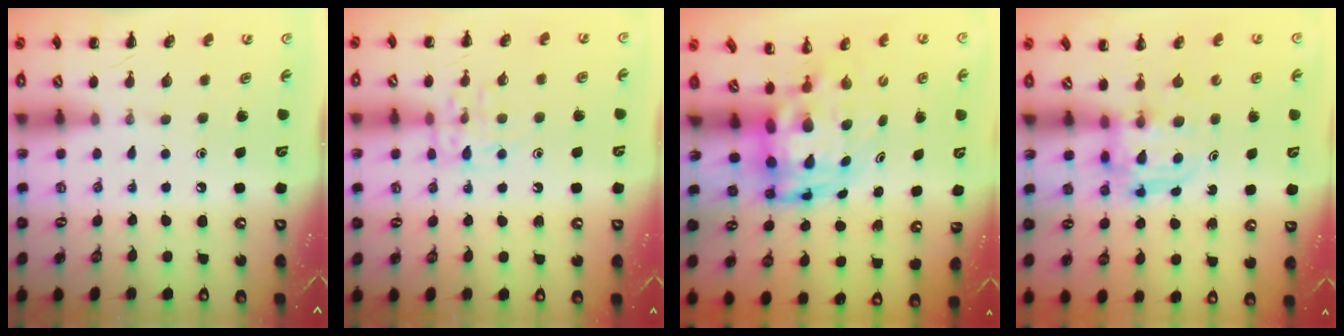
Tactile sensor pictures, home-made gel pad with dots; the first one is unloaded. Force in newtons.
{"total": 9.9, "press": 9.8, "slide": 0.7}
{"total": 5.8, "press": 5.6, "slide": 1.4}
{"total": 3.6, "press": 3.6, "slide": 0.2}